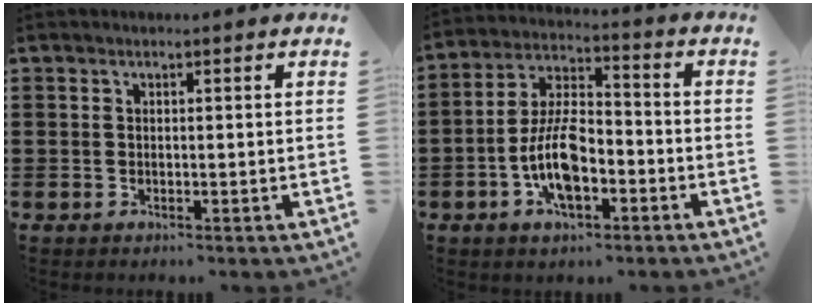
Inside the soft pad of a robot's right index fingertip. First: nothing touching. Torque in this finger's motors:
{"motor_torque": [0.81, 1.33, 1.05, 0.21]}